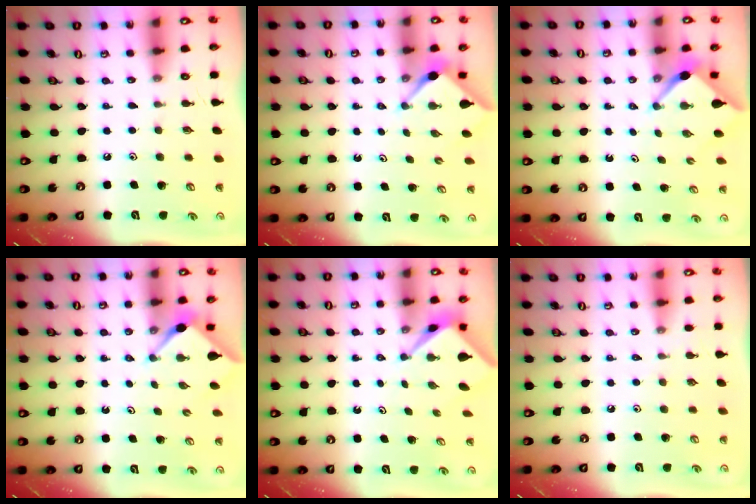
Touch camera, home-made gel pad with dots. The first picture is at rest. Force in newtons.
{"total": 3.0, "press": 2.9, "slide": 0.3}
{"total": 2.5, "press": 2.5, "slide": 0.3}
{"total": 3.0, "press": 2.9, "slide": 0.3}
{"total": 2.1, "press": 2.1, "slide": 0.2}
{"total": 1.8, "press": 1.7, "slide": 0.4}